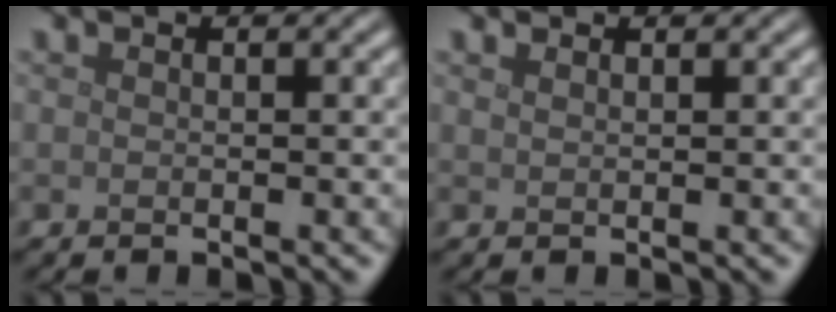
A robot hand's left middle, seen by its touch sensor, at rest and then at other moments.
{"total": 0.7, "force": [0.6, 0.1, 0.2], "torque": [-0.001, 0.000, 0.012]}